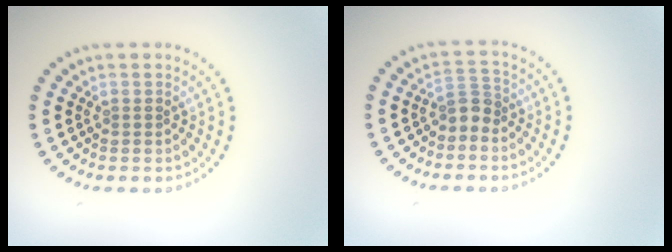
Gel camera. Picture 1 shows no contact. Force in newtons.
{"total": 2.0, "press": 1.5, "slide": 1.3}